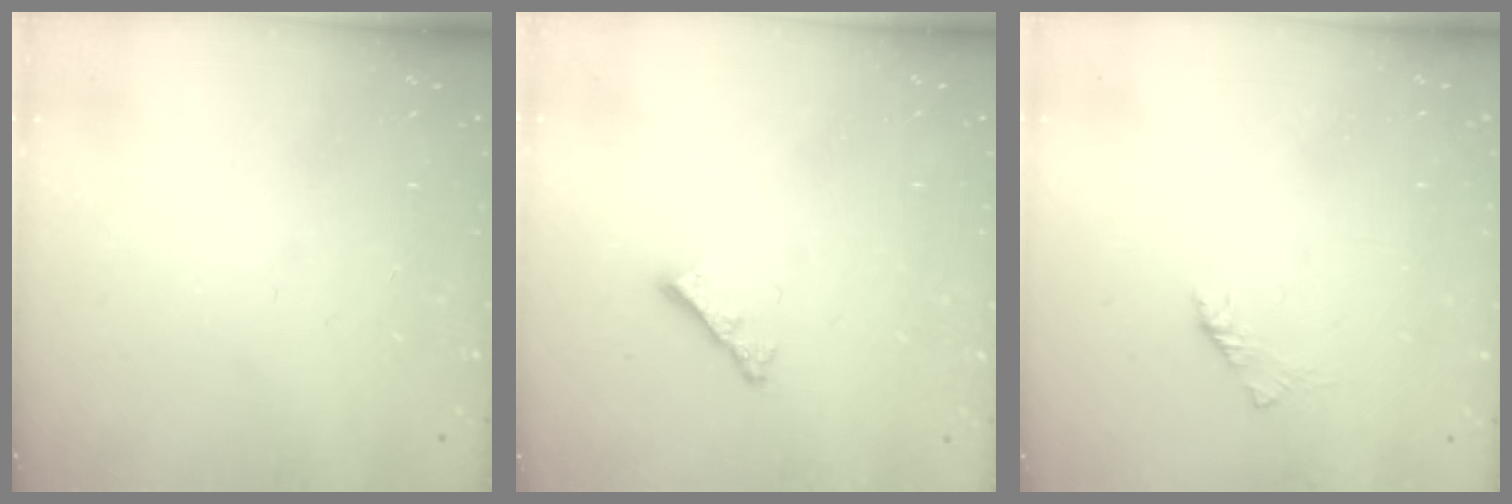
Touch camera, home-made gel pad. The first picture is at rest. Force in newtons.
{"total": 3.2, "press": 3.2, "slide": 0.7}
{"total": 2.0, "press": 1.9, "slide": 0.6}